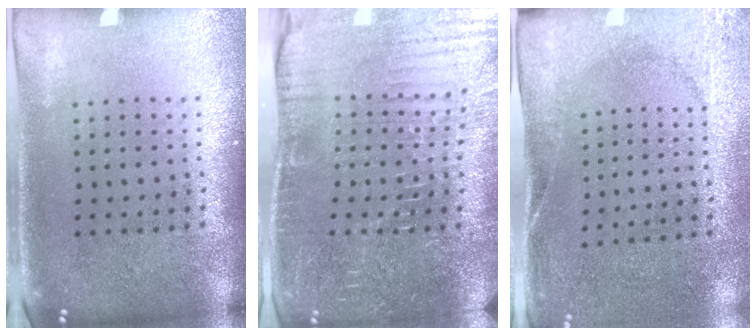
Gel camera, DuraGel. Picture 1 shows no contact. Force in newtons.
{"total": 4.3, "press": 4.3, "slide": 0.3}
{"total": 2.6, "press": 2.1, "slide": 1.6}